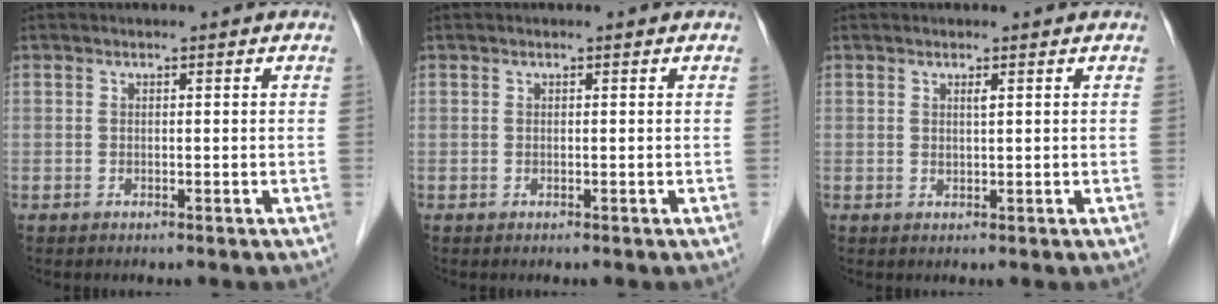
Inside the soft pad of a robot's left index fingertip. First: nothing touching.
{"total": 0.0}
{"total": 0.8, "force": [0.4, 0.1, 0.7], "torque": [-0.016, -0.002, 0.008]}